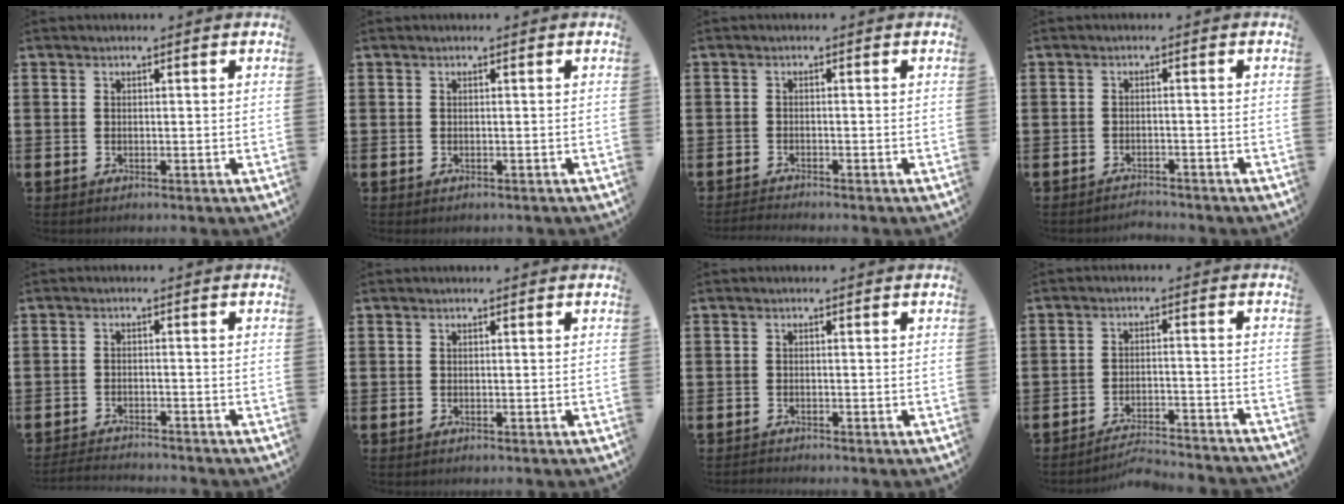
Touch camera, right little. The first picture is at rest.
{"total": 0.0}
{"total": 1.1, "force": [-1.1, -0.1, 0.1], "torque": [-0.004, 0.000, -0.022]}
{"total": 1.6, "force": [-1.6, 0.0, -0.1], "torque": [-0.002, 0.004, -0.036]}
{"total": 2.2, "force": [-2.2, -0.1, -0.1], "torque": [-0.003, 0.002, -0.048]}
{"total": 0.0}
{"total": 0.6, "force": [-0.6, 0.0, -0.1], "torque": [0.000, -0.002, -0.012]}
{"total": 3.9, "force": [-3.9, -0.1, 0.5], "torque": [-0.011, 0.001, -0.082]}